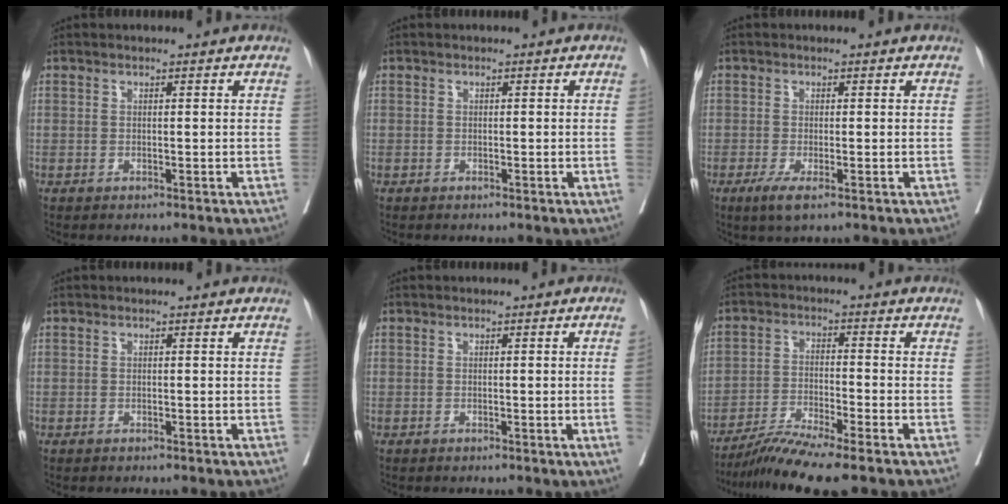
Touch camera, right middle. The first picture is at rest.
{"total": 0.6, "force": [-0.1, -0.2, 0.6], "torque": [-0.002, 0.001, 0.001]}
{"total": 2.9, "force": [-1.6, 0.5, 2.4], "torque": [-0.045, -0.008, -0.026]}
{"total": 0.0}
{"total": 2.3, "force": [-0.3, -1.0, 2.0], "torque": [-0.022, -0.002, -0.002]}
{"total": 7.6, "force": [-6.3, -0.8, 4.2], "torque": [-0.081, -0.029, -0.117]}